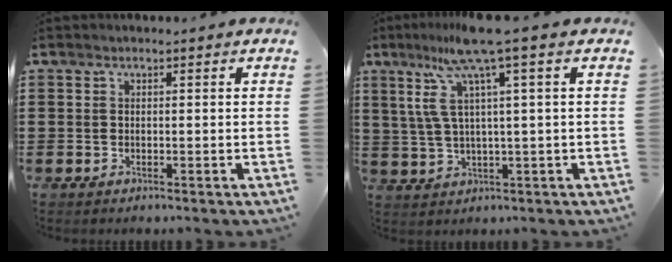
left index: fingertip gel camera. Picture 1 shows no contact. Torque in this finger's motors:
{"motor_torque": [1.78, -0.35, 1.05, 0.21]}